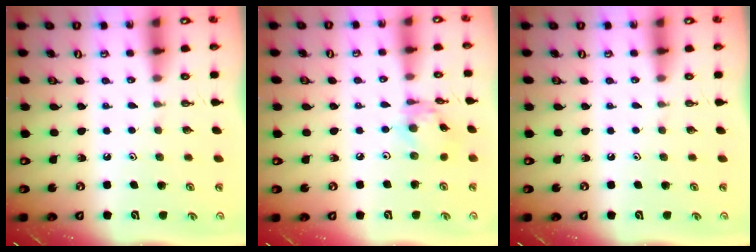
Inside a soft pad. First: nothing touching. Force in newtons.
{"total": 6.6, "press": 6.6, "slide": 0.4}
{"total": 0.0}